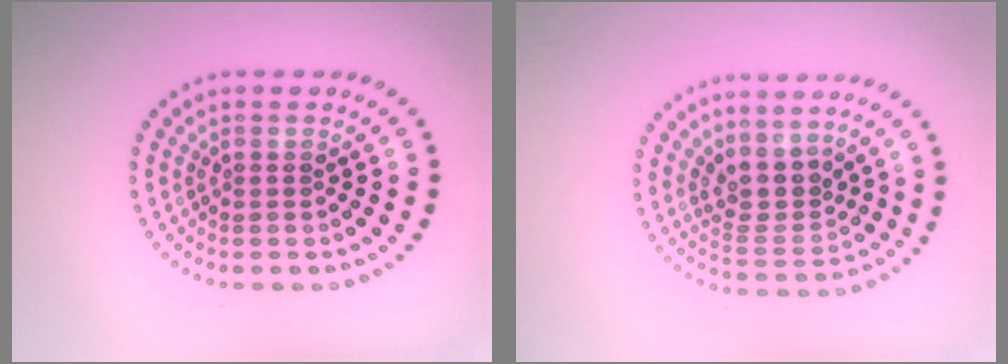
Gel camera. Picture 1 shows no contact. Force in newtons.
{"total": 3.3, "press": 2.5, "slide": 2.1}